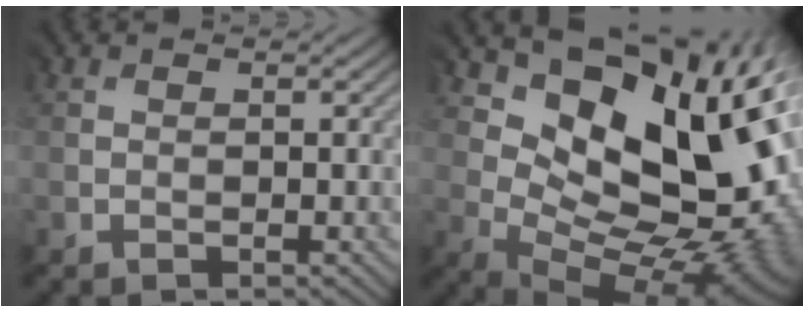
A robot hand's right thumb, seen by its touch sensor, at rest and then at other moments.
{"total": 16.1, "force": [5.8, 8.8, 12.2], "torque": [-0.178, 0.007, 0.115]}